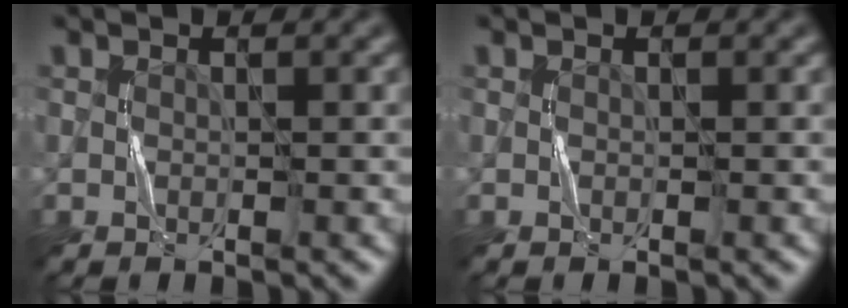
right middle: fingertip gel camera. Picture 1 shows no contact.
{"total": 0.0}